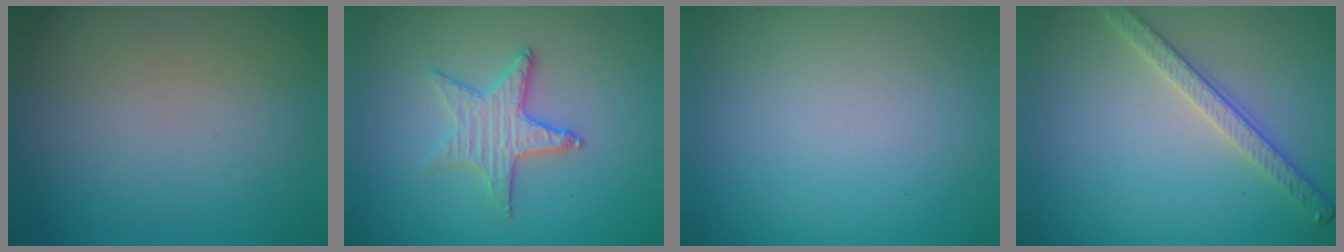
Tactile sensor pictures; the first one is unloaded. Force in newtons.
{"total": 3.2, "press": 2.8, "slide": 1.5}
{"total": 0.0}
{"total": 2.8, "press": 2.7, "slide": 0.7}